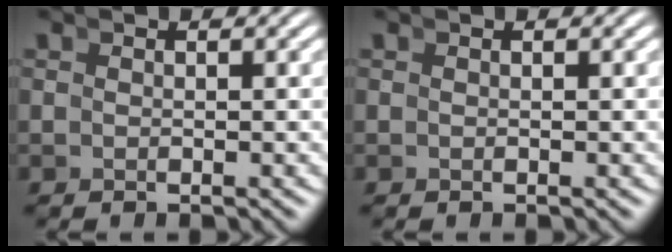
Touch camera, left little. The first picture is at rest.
{"total": 0.0}